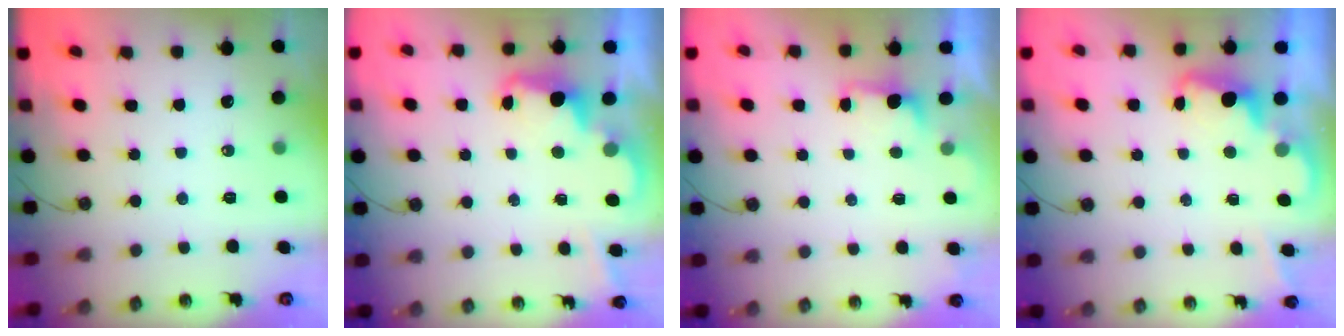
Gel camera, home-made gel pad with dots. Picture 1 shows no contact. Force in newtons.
{"total": 2.4, "press": 2.3, "slide": 0.5}
{"total": 1.6, "press": 1.4, "slide": 0.8}
{"total": 2.5, "press": 2.4, "slide": 0.5}